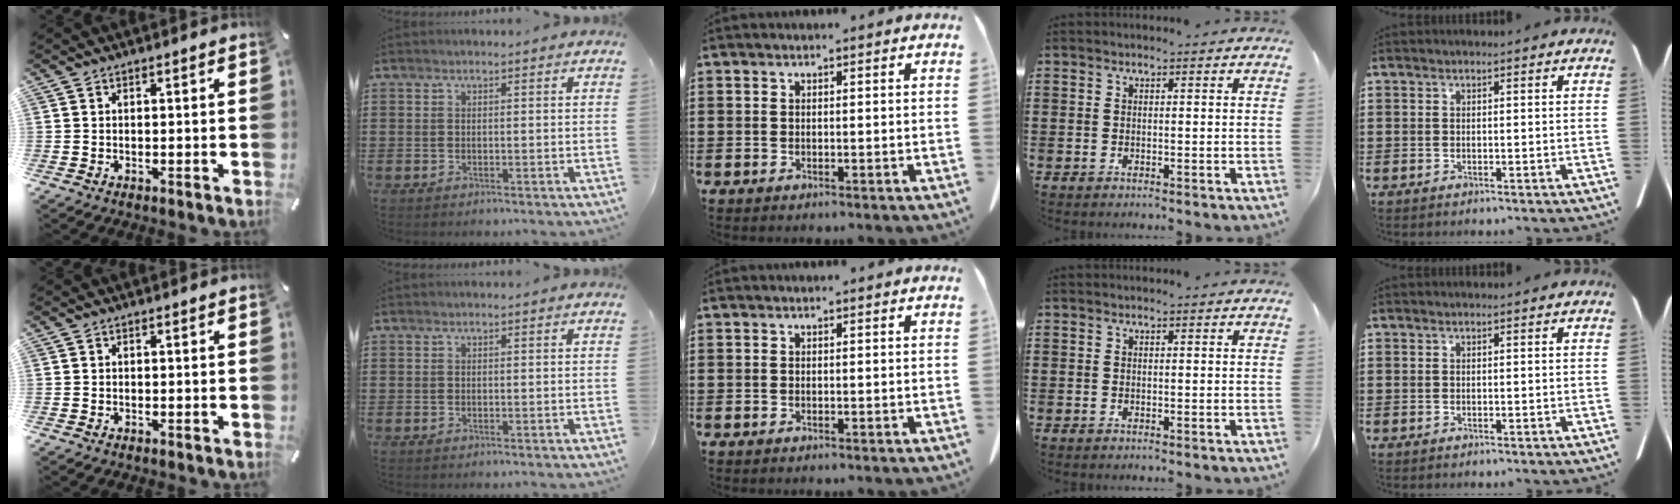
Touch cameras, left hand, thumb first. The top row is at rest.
{}